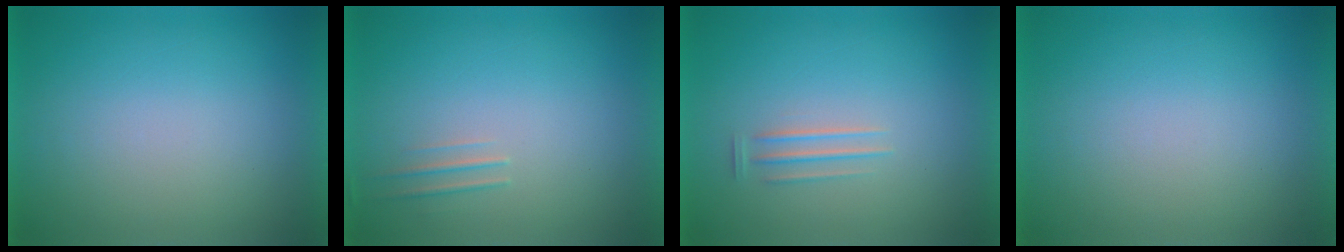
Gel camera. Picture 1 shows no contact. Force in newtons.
{"total": 1.5}
{"total": 1.2}
{"total": 0.0}